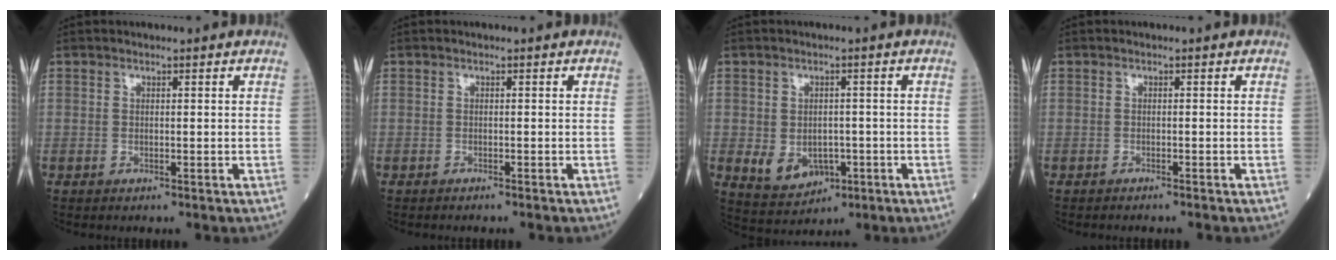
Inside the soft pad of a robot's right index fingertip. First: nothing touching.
{"total": 1.2, "force": [-1.1, -0.2, 0.5], "torque": [-0.006, 0.002, -0.014]}
{"total": 6.2, "force": [-1.6, 4.6, 3.9], "torque": [-0.062, 0.005, -0.008]}
{"total": 1.6, "force": [-1.4, -0.2, 0.6], "torque": [-0.009, 0.002, -0.017]}